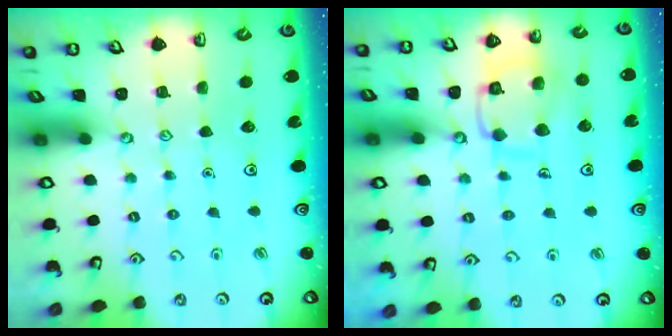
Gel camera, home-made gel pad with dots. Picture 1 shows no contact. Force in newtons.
{"total": 12.4, "press": 12.4, "slide": 1.0}